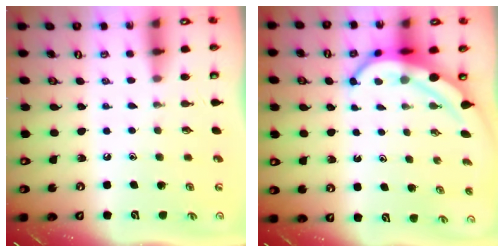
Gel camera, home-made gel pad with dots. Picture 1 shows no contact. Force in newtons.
{"total": 7.4, "press": 7.3, "slide": 1.1}